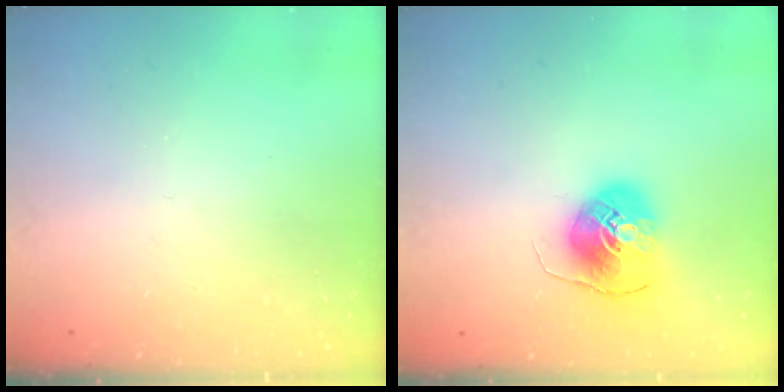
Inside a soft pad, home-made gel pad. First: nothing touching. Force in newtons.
{"total": 9.0, "press": 8.8, "slide": 1.5}